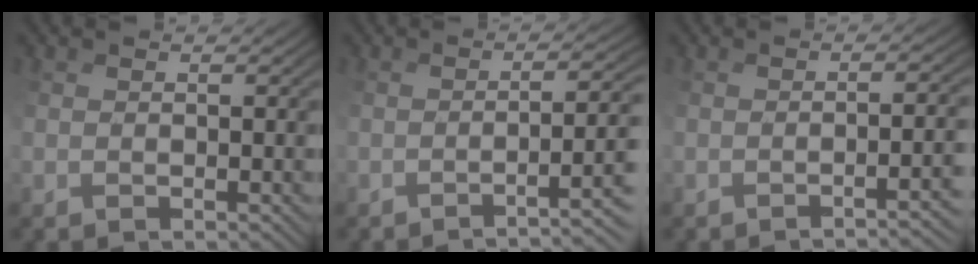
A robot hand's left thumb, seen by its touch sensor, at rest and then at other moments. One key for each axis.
{"total": 6.9, "fx": -3.6, "fy": 1.1, "fz": 5.8, "tx": -0.059, "ty": 0.009, "tz": -0.036}
{"total": 5.2, "fx": -3.2, "fy": 0.6, "fz": 4.1, "tx": -0.030, "ty": 0.003, "tz": -0.016}